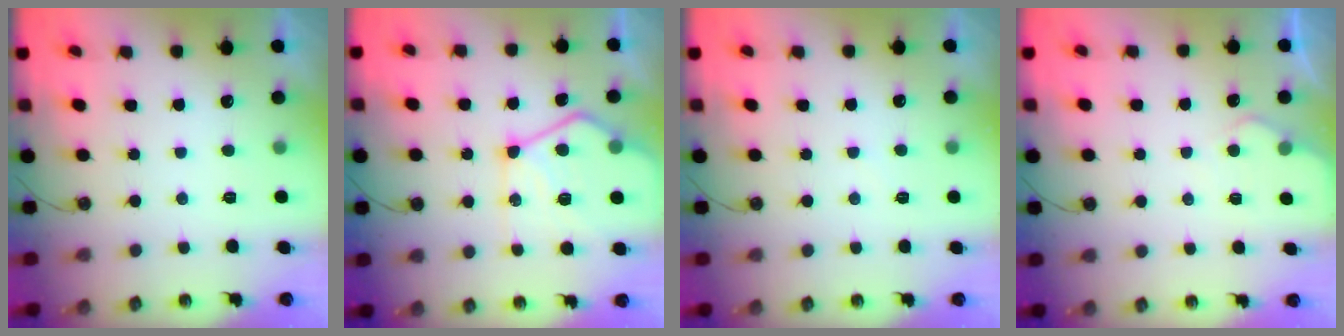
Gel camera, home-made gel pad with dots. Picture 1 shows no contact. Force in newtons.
{"total": 16.2, "press": 16.1, "slide": 1.7}
{"total": 4.8, "press": 4.7, "slide": 0.5}
{"total": 4.1, "press": 4.0, "slide": 0.5}